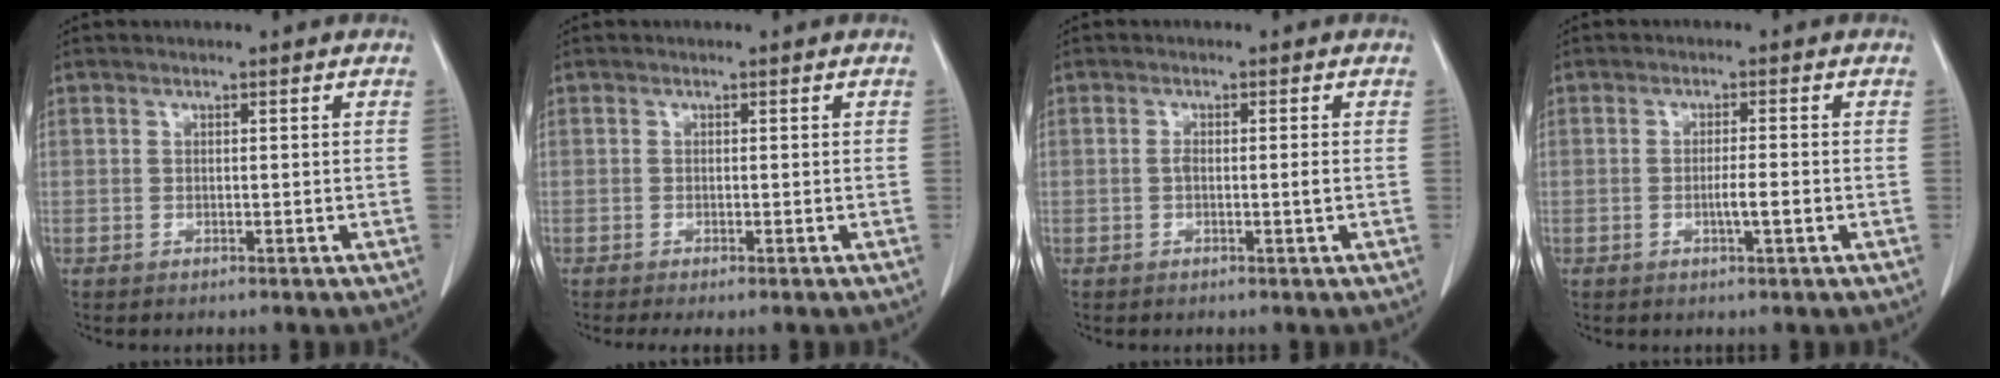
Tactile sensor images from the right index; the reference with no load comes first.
{"total": 1.7, "force": [-1.2, 0.3, 1.1], "torque": [-0.016, -0.007, -0.019]}
{"total": 1.6, "force": [-0.3, 0.1, 1.6], "torque": [-0.030, 0.000, -0.004]}
{"total": 2.6, "force": [-0.8, 0.0, 2.5], "torque": [-0.044, -0.002, -0.014]}